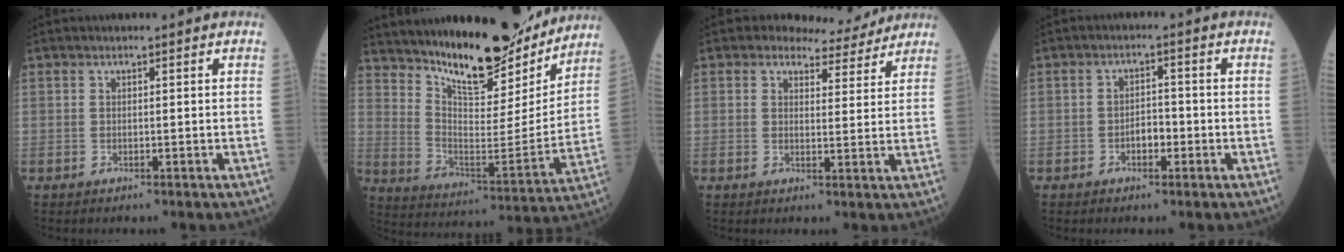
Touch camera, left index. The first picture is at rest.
{"total": 18.4, "force": [16.0, 4.7, 7.9], "torque": [-0.129, -0.031, 0.251]}
{"total": 5.4, "force": [5.0, 2.0, 0.3], "torque": [0.000, -0.002, 0.055]}
{"total": 2.7, "force": [-1.2, 1.5, 1.9], "torque": [-0.028, 0.007, -0.023]}